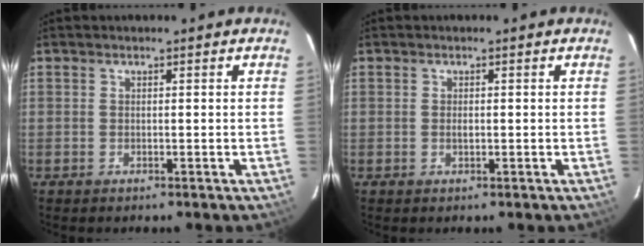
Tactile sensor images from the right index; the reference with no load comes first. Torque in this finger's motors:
{"motor_torque": [0.34, 0.06, 0.12, 0.03]}